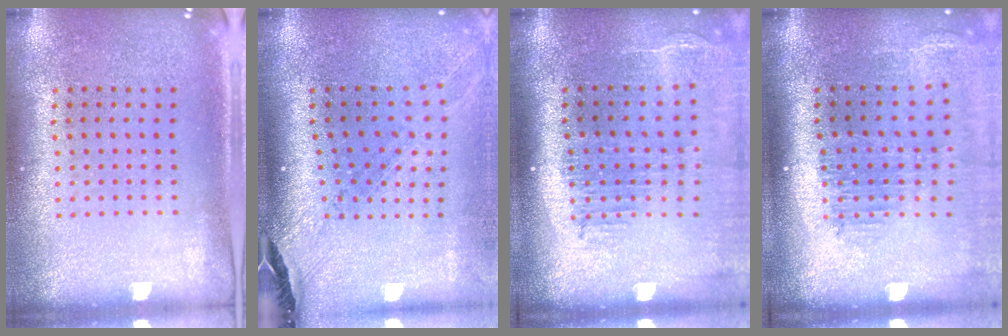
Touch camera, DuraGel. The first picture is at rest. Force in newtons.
{"total": 1.8, "press": 1.6, "slide": 0.9}
{"total": 2.3, "press": 1.9, "slide": 1.3}
{"total": 2.1, "press": 1.7, "slide": 1.2}